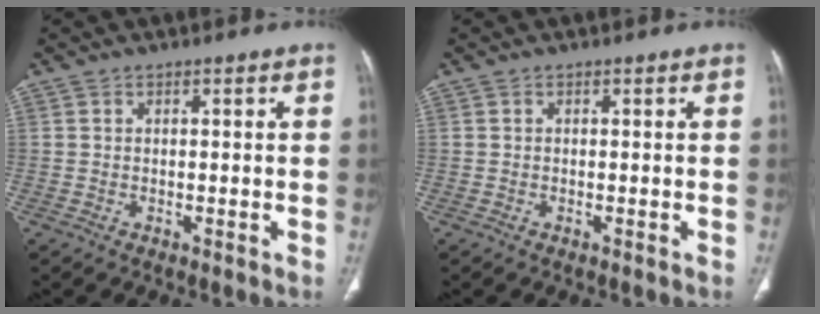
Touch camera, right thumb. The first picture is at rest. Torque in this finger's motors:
{"motor_torque": [-0.09, 0.00, 0.02, -0.02, 0.00]}